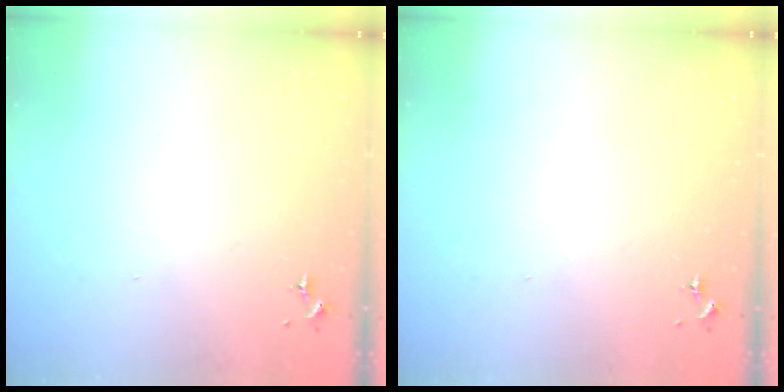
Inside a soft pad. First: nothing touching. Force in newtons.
{"total": 0.0}